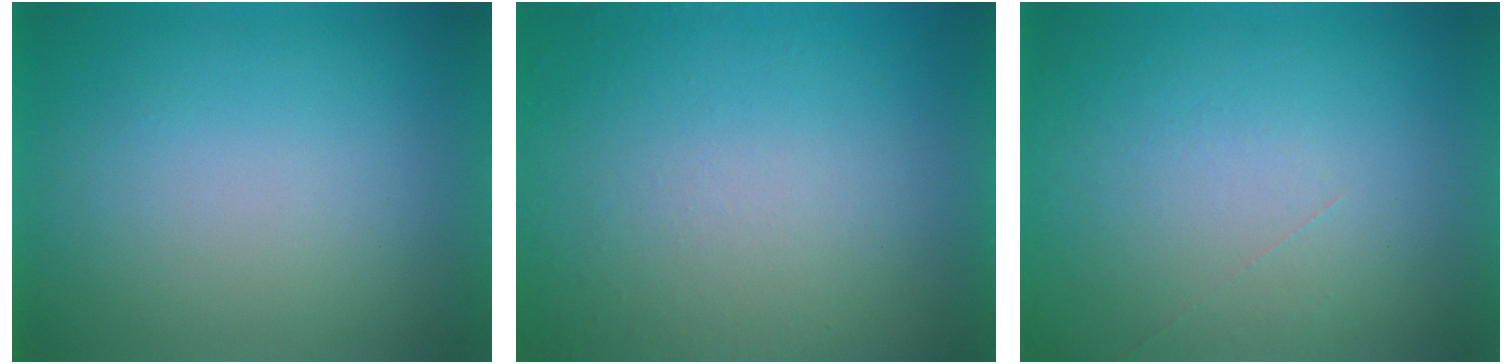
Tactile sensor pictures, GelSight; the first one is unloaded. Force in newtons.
{"total": 8.3}
{"total": 1.2}